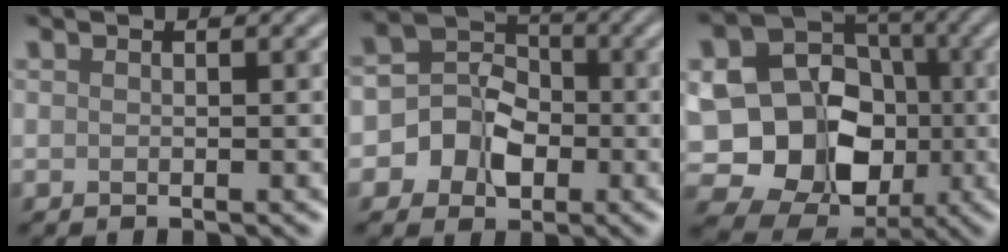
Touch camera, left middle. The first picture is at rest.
{"total": 5.9, "force": [-1.2, 5.2, 2.6], "torque": [-0.024, 0.015, -0.043]}
{"total": 15.2, "force": [-1.9, 13.1, 7.5], "torque": [-0.130, -0.010, -0.041]}